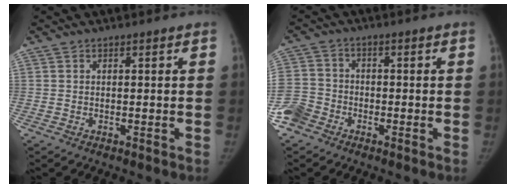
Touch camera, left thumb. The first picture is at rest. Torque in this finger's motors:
{"motor_torque": [1.03, 1.16, 0.00, 0.10, 0.03]}